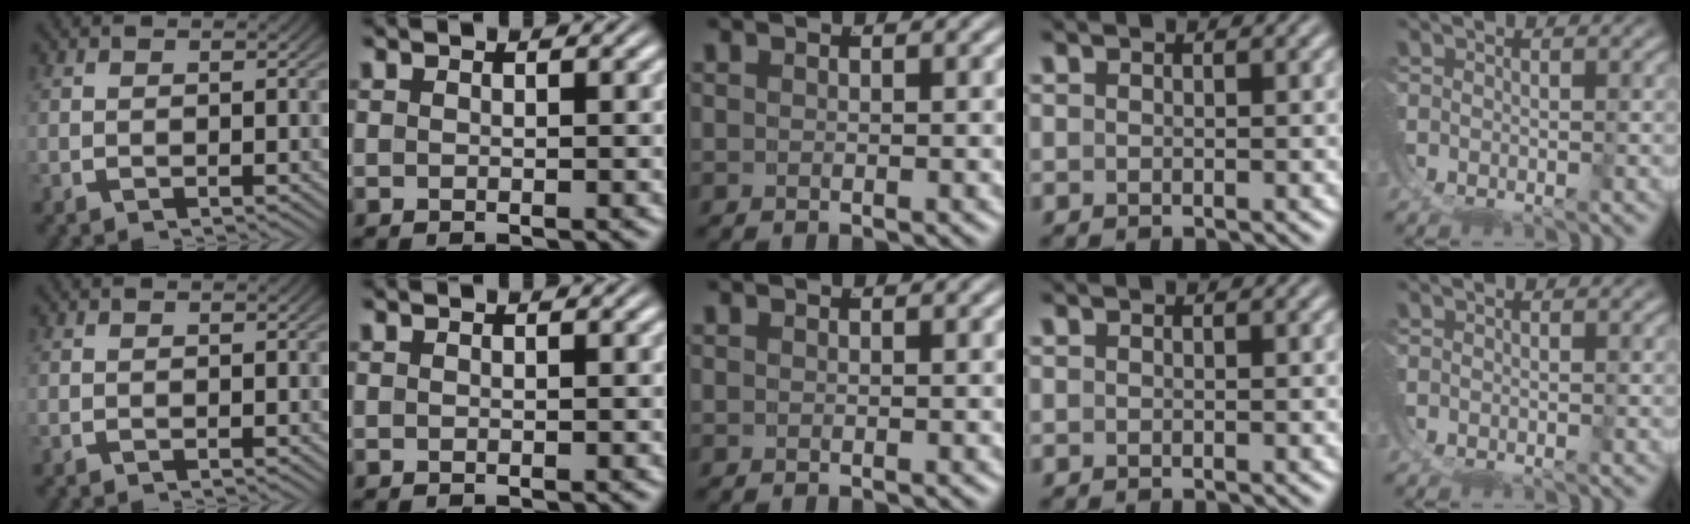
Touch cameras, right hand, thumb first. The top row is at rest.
{}